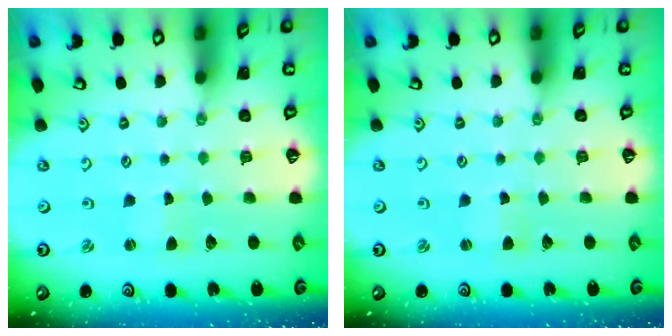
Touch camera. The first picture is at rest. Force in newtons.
{"total": 2.5, "press": 2.4, "slide": 0.5}